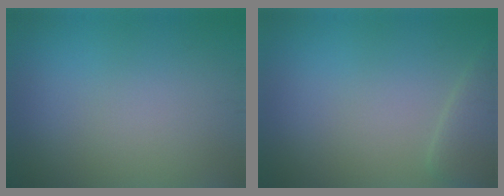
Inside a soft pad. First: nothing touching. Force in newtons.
{"total": 2.4, "press": 2.4, "slide": 0.0}